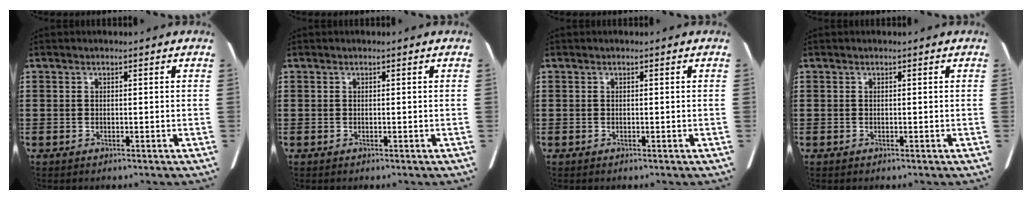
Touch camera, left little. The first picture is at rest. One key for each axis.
{"total": 0.0}
{"total": 0.0}
{"total": 0.0}